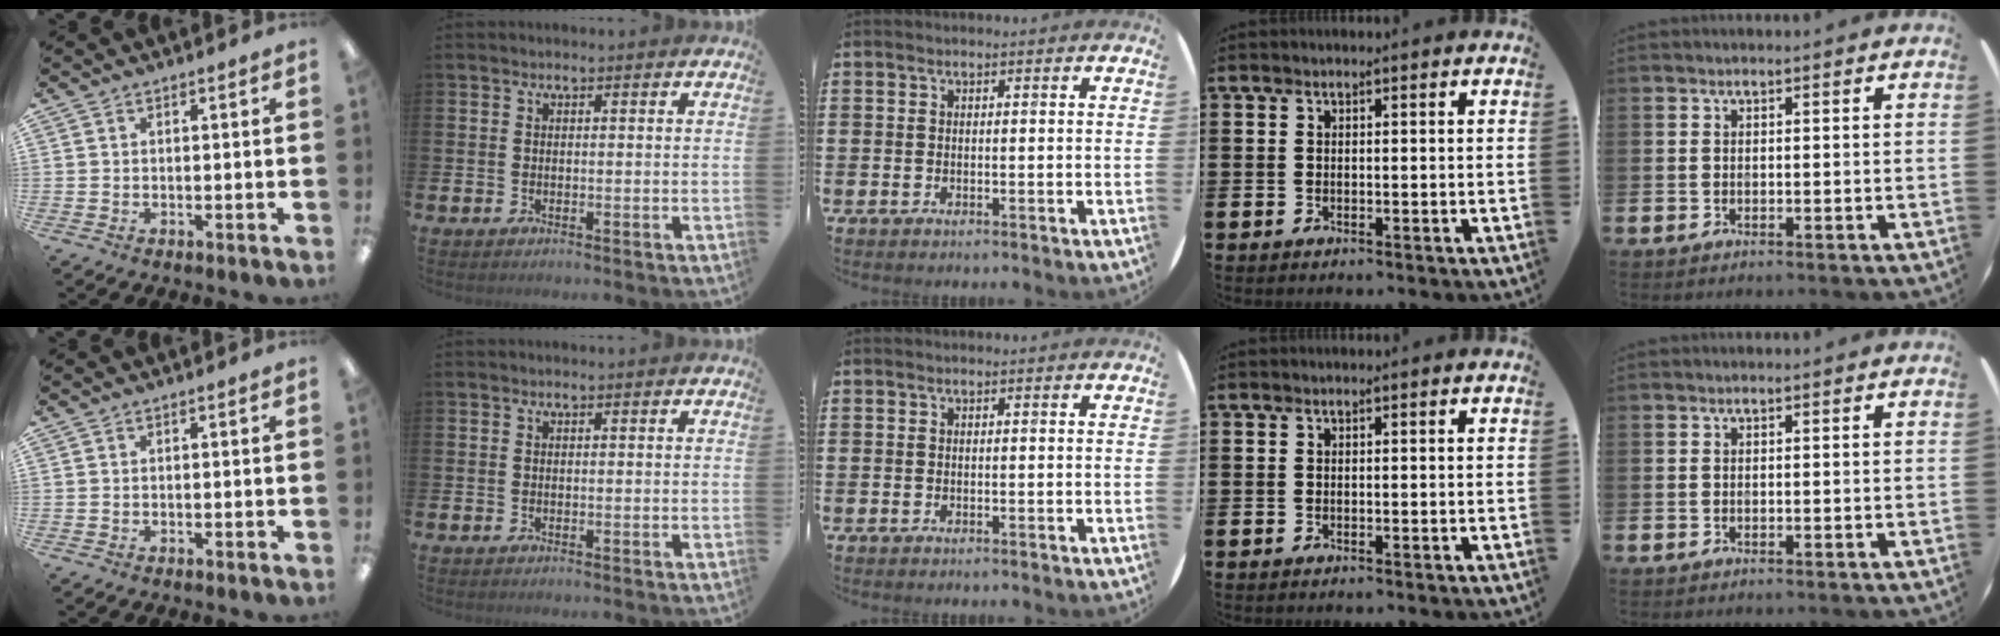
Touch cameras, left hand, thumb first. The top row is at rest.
{}